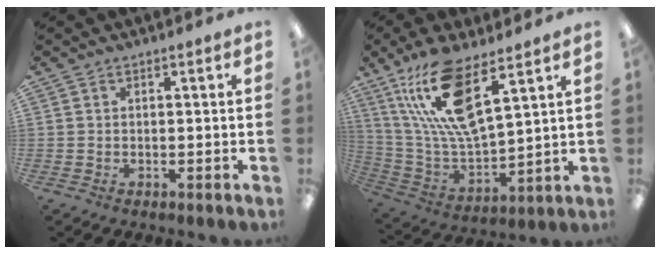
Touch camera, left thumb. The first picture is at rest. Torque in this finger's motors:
{"motor_torque": [0.46, 0.61, 1.31, -1.47, 0.29]}